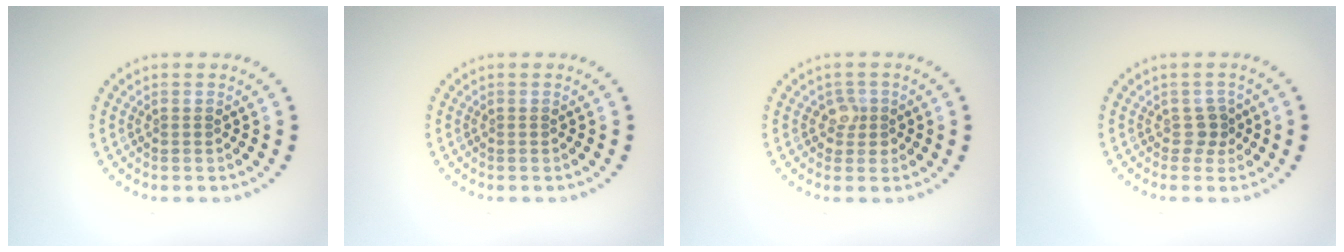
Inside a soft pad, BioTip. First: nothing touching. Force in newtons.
{"total": 0.0}
{"total": 1.7, "press": 1.4, "slide": 0.9}
{"total": 1.4, "press": 1.0, "slide": 1.0}